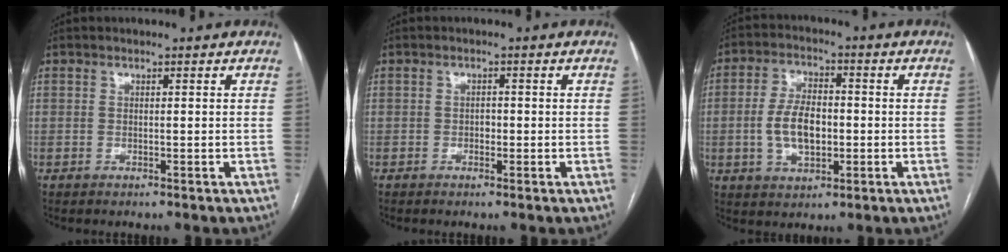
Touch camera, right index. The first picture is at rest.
{"total": 1.2, "force": [-0.3, 0.8, 0.8], "torque": [-0.011, 0.003, -0.006]}
{"total": 8.4, "force": [-1.0, 4.5, 7.1], "torque": [-0.143, 0.012, -0.014]}